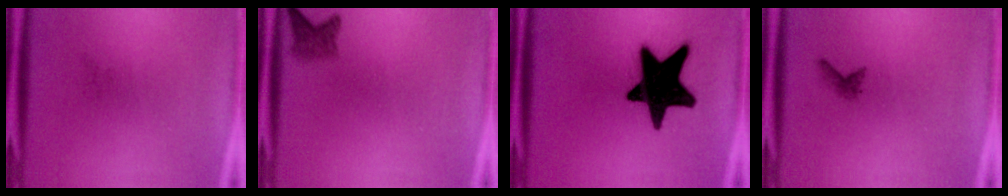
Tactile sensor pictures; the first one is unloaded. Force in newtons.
{"total": 2.1}
{"total": 19.7}
{"total": 0.9}